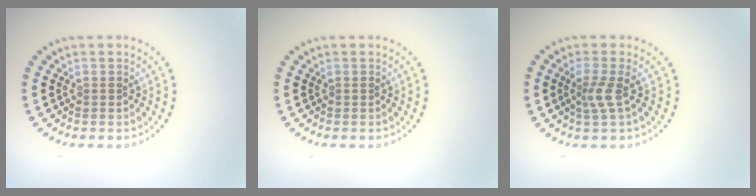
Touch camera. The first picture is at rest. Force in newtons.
{"total": 0.0}
{"total": 2.0, "press": 1.3, "slide": 1.5}